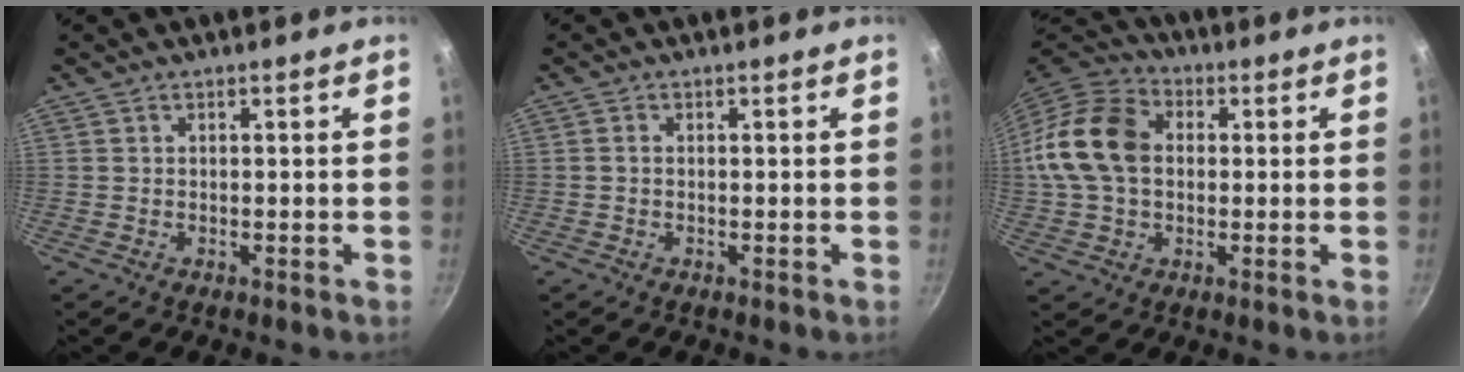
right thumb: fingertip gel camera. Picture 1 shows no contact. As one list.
[{"total": 0.8, "force": [0.0, 0.5, 0.6], "torque": [-0.011, 0.004, -0.002]}, {"total": 15.8, "force": [1.2, 11.5, 10.8], "torque": [-0.189, 0.028, 0.008]}]